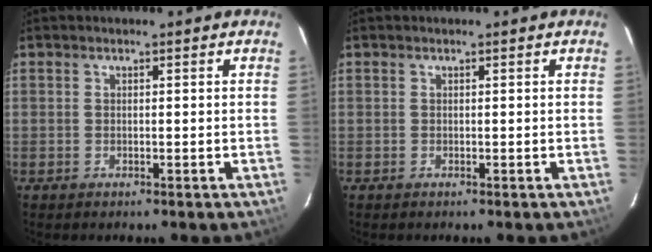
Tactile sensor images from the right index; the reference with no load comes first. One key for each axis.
{"total": 0.0}